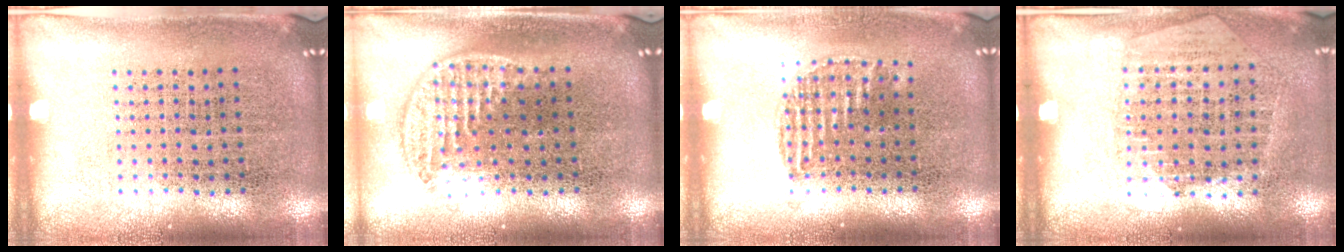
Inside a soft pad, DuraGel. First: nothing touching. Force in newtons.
{"total": 1.3, "press": 1.1, "slide": 0.7}
{"total": 0.9, "press": 0.7, "slide": 0.5}
{"total": 1.2, "press": 1.1, "slide": 0.5}